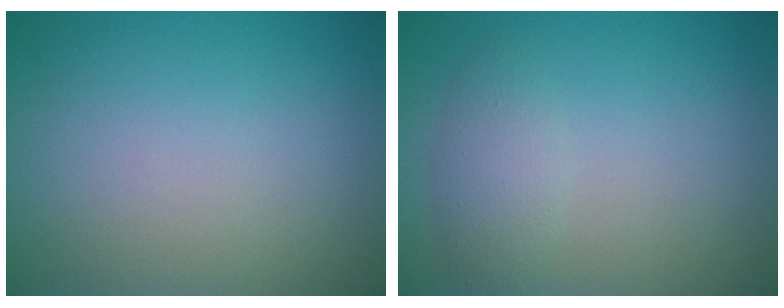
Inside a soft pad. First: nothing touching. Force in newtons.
{"total": 2.0, "press": 2.0, "slide": 0.1}